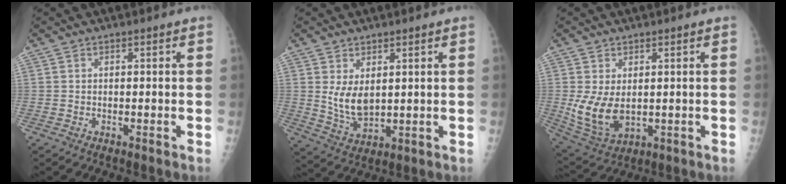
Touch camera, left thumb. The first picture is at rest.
{"total": 6.5, "force": [1.6, 3.9, 4.9], "torque": [-0.078, -0.020, 0.043]}
{"total": 9.2, "force": [0.0, 6.0, 7.0], "torque": [-0.129, -0.014, 0.019]}